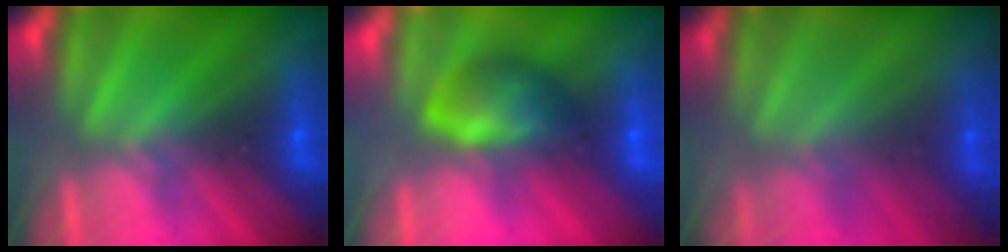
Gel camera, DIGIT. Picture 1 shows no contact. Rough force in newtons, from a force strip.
{"total": 7.0}
{"total": 1.4}